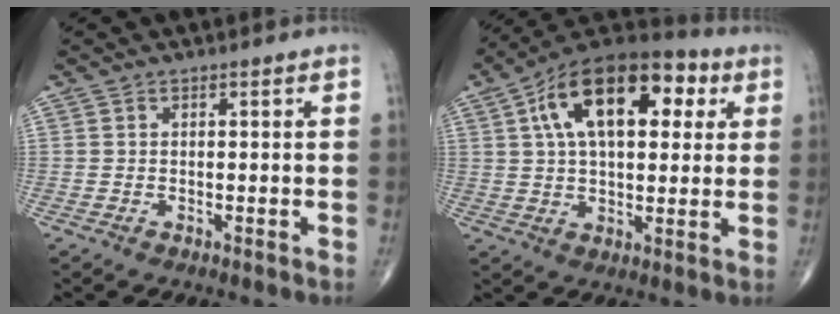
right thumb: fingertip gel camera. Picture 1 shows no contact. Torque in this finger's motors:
{"motor_torque": [-1.40, 2.96, 1.83, 0.83, 0.49]}